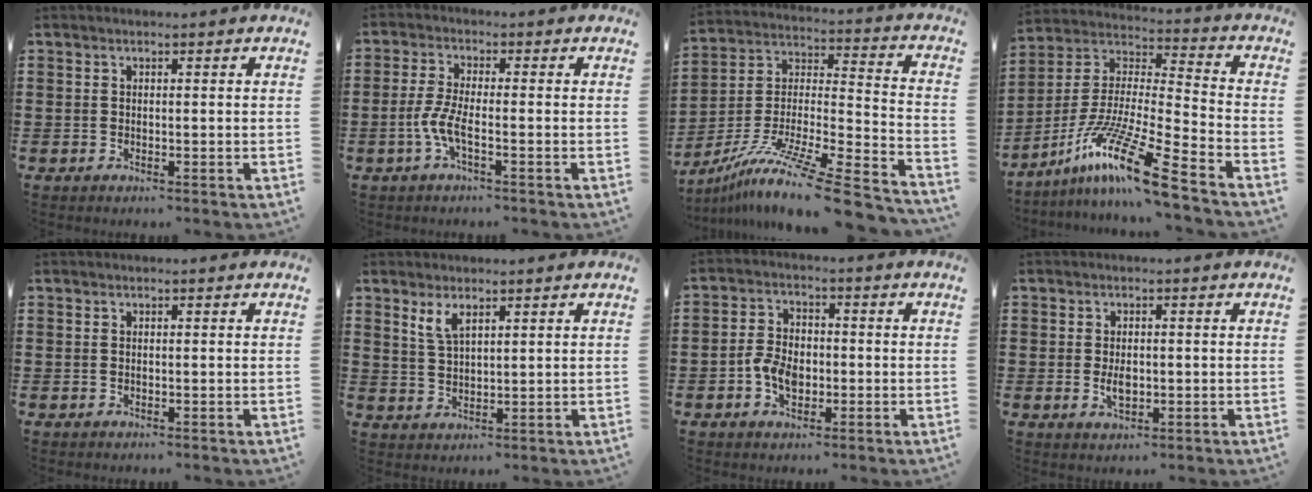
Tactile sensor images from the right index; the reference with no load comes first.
{"total": 4.6, "force": [-1.7, 1.0, 4.2], "torque": [-0.101, -0.008, -0.039]}
{"total": 12.1, "force": [-9.5, 0.2, 7.5], "torque": [-0.136, 0.002, -0.183]}
{"total": 14.8, "force": [-10.9, -0.3, 10.0], "torque": [-0.202, 0.002, -0.212]}
{"total": 0.0}
{"total": 3.4, "force": [2.1, 1.2, 2.3], "torque": [-0.051, 0.004, 0.038]}
{"total": 5.1, "force": [-1.3, 3.3, 3.6], "torque": [-0.081, 0.004, -0.026]}
{"total": 2.8, "force": [-0.2, 1.6, 2.3], "torque": [-0.042, 0.004, -0.003]}